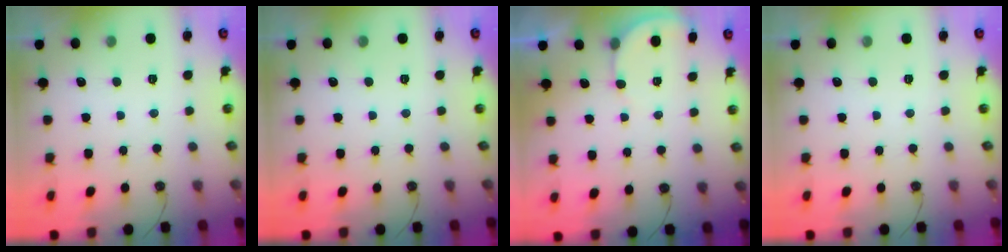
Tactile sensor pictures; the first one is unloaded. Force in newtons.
{"total": 0.0}
{"total": 2.7, "press": 2.7, "slide": 0.1}
{"total": 0.0}